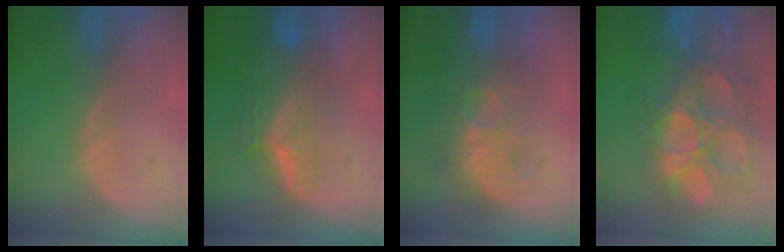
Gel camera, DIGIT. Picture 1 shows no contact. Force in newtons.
{"total": 7.6, "press": 6.7, "slide": 3.5}
{"total": 8.7, "press": 8.2, "slide": 2.8}
{"total": 15.2, "press": 12.6, "slide": 8.5}